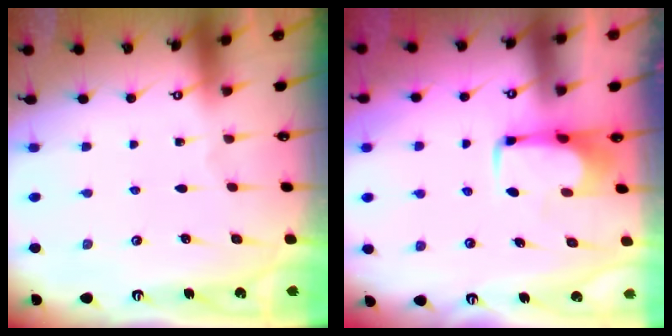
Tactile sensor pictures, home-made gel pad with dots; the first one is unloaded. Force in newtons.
{"total": 1.5, "press": 1.5, "slide": 0.2}